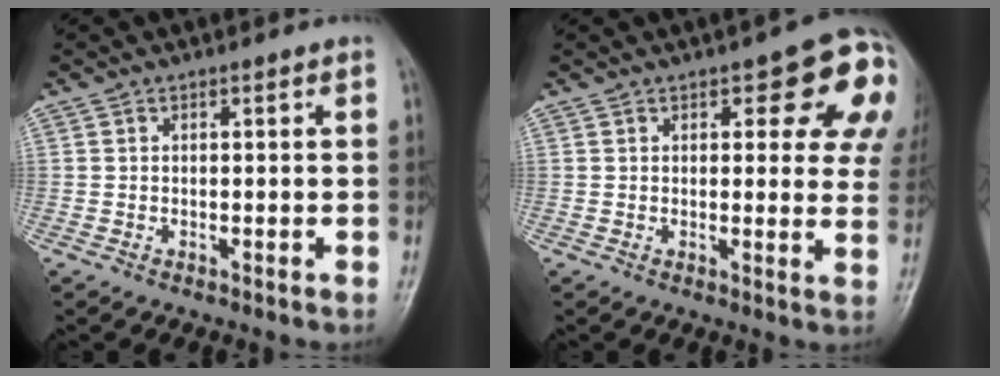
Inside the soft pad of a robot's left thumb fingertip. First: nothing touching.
{"total": 14.5, "force": [5.6, 5.7, 12.1], "torque": [-0.098, -0.016, 0.055]}